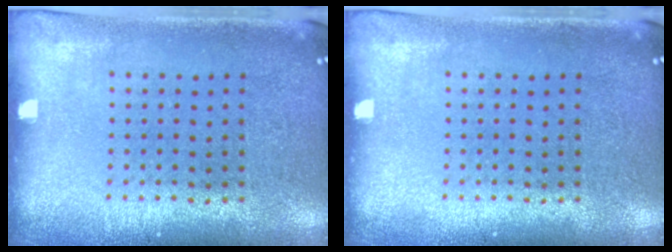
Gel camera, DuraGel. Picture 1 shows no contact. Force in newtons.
{"total": 0.0}